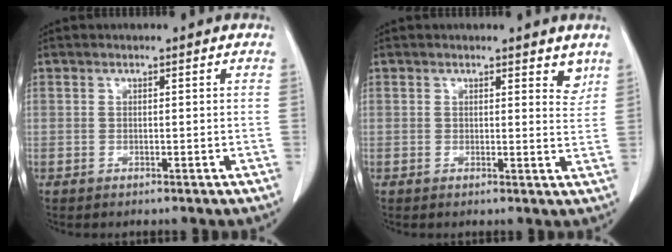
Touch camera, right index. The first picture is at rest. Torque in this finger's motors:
{"motor_torque": [-0.11, 0.15, 0.05, 0.00]}